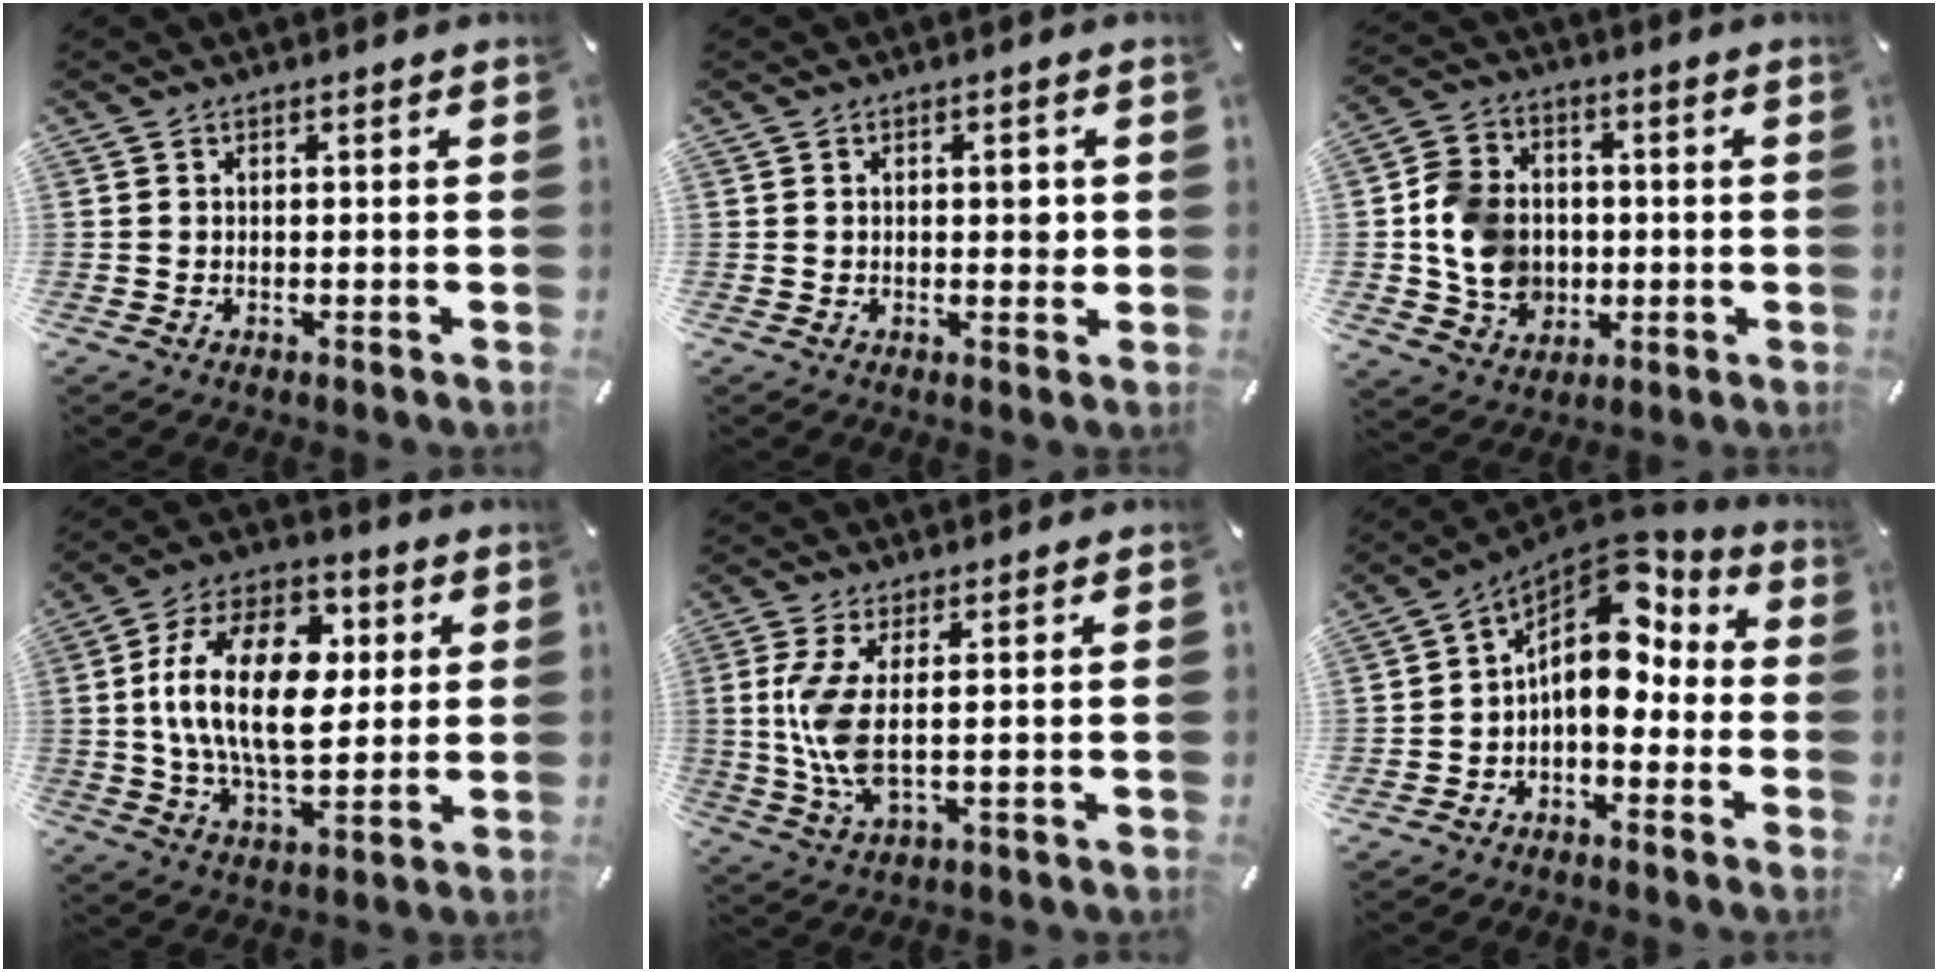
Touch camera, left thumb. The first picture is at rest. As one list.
[{"total": 3.1, "force": [0.2, 1.5, 2.6], "torque": [-0.027, -0.004, -0.003]}, {"total": 12.0, "force": [-0.9, 10.7, 5.2], "torque": [-0.115, 0.020, -0.011]}, {"total": 20.7, "force": [3.1, 12.1, 16.5], "torque": [-0.313, 0.007, 0.048]}, {"total": 9.0, "force": [0.9, 2.7, 8.5], "torque": [-0.198, -0.020, 0.013]}, {"total": 11.2, "force": [2.6, 7.2, 8.1], "torque": [-0.138, -0.038, 0.039]}]